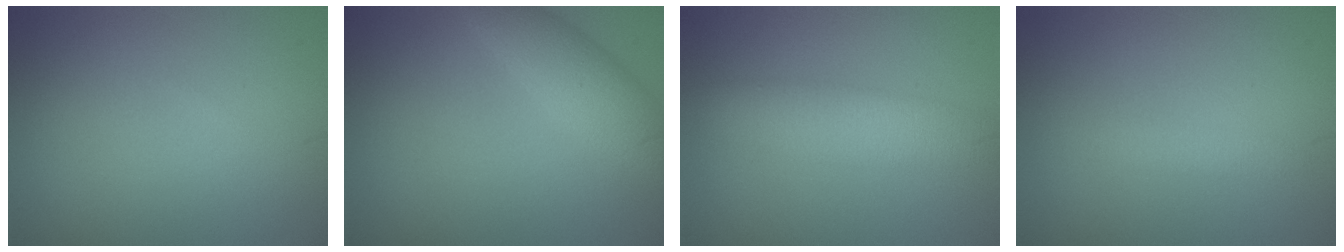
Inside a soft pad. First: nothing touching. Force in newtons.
{"total": 3.2, "press": 3.1, "slide": 0.2}
{"total": 3.9, "press": 3.9, "slide": 0.0}
{"total": 1.3, "press": 1.3, "slide": 0.0}